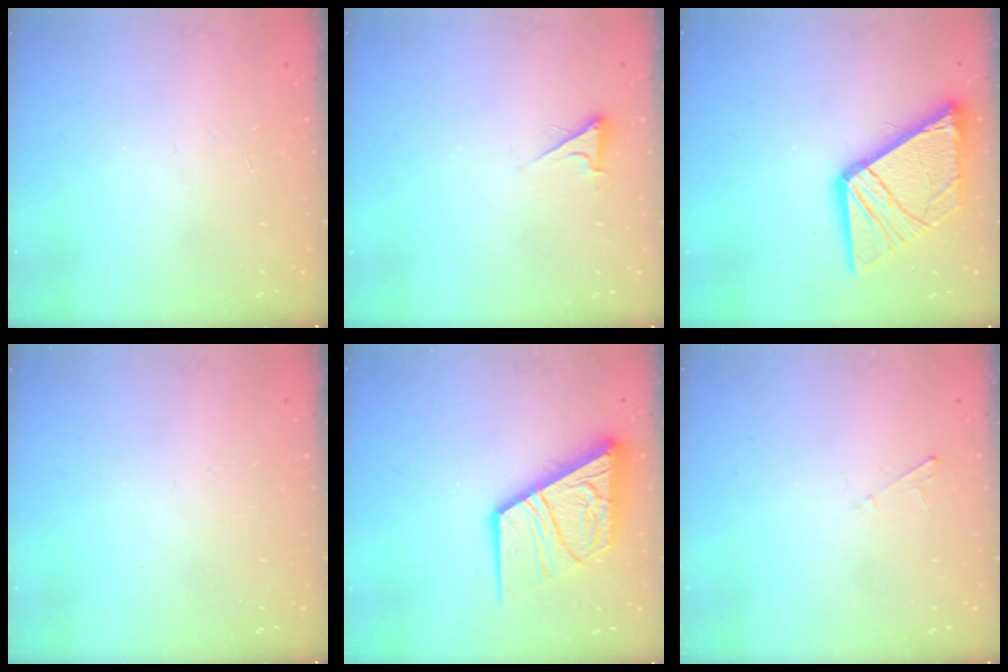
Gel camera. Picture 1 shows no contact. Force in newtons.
{"total": 3.5, "press": 3.4, "slide": 0.6}
{"total": 16.7, "press": 16.6, "slide": 1.8}
{"total": 0.0}
{"total": 16.9, "press": 16.8, "slide": 1.8}
{"total": 2.0, "press": 2.0, "slide": 0.2}